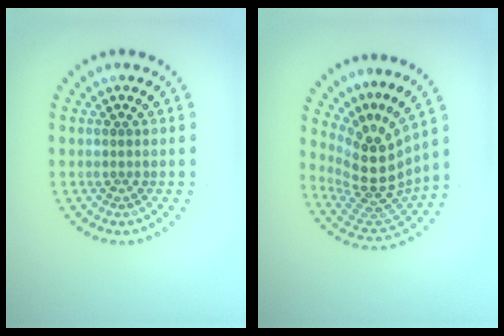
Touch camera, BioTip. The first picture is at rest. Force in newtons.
{"total": 5.2, "press": 3.7, "slide": 3.7}